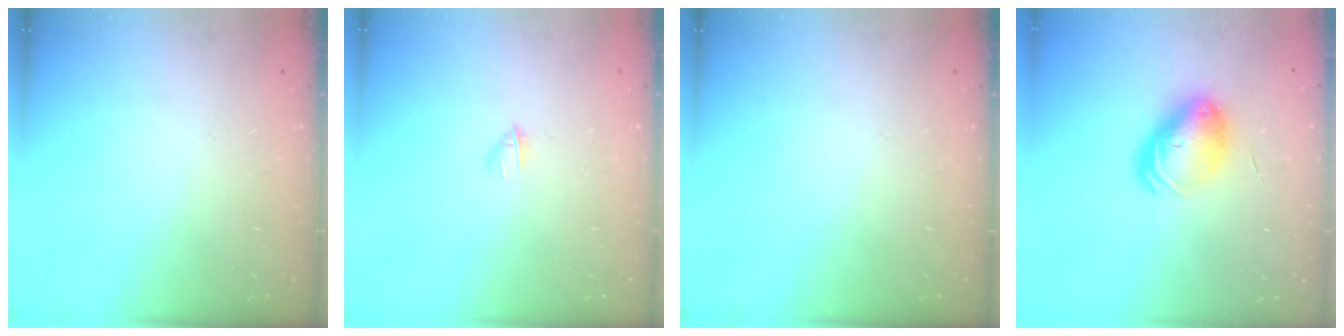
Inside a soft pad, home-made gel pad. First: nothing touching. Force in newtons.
{"total": 2.8, "press": 2.7, "slide": 0.8}
{"total": 0.0}
{"total": 9.5, "press": 9.4, "slide": 1.8}